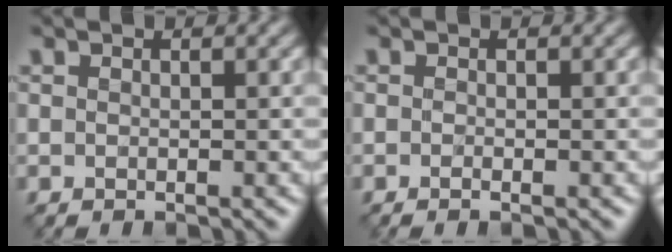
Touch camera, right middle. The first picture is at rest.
{"total": 0.7, "force": [-0.4, 0.0, 0.5], "torque": [-0.014, -0.006, -0.009]}